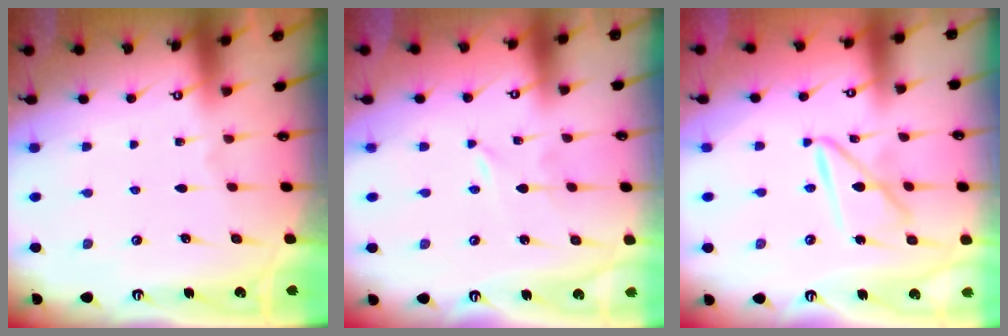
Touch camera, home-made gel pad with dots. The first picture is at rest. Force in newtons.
{"total": 0.0}
{"total": 11.2, "press": 11.1, "slide": 1.2}